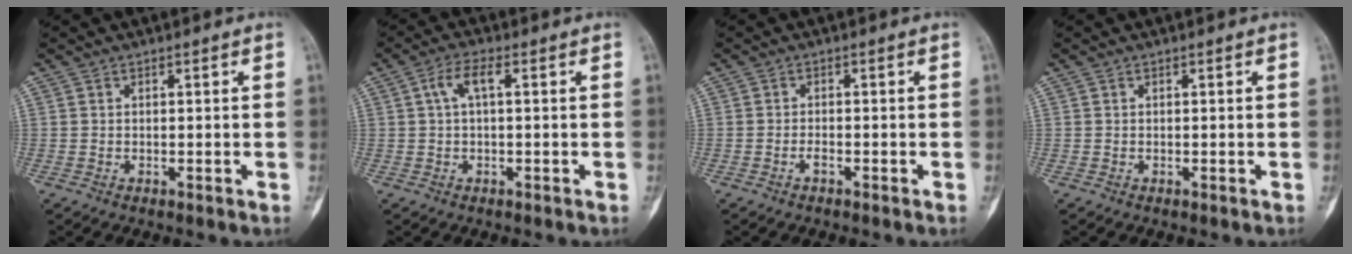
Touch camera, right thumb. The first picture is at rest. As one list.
[{"total": 3.9, "force": [0.7, 1.3, 3.6], "torque": [-0.077, 0.016, 0.013]}, {"total": 1.2, "force": [-0.7, 0.5, 0.8], "torque": [-0.014, 0.003, -0.015]}, {"total": 0.0}]